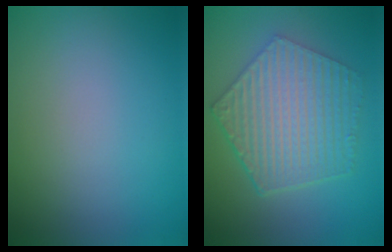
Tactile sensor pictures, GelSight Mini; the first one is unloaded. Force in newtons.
{"total": 6.9, "press": 4.9, "slide": 4.8}